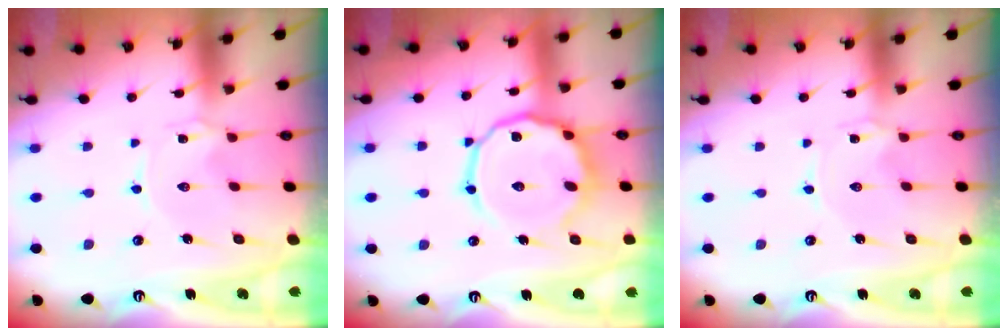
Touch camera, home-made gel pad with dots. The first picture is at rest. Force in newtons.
{"total": 13.3, "press": 13.2, "slide": 1.4}
{"total": 0.0}